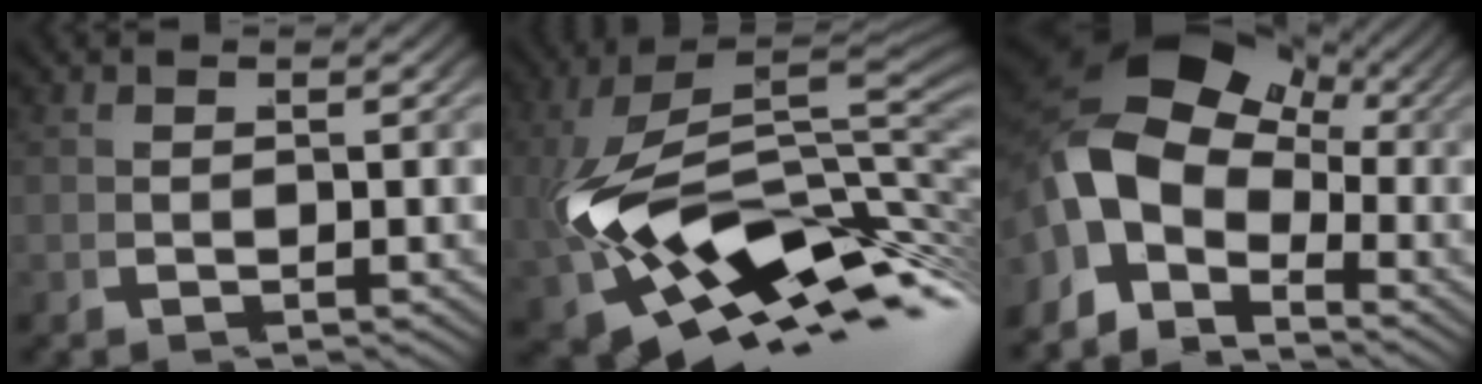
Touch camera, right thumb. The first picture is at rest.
{"total": 19.3, "force": [-4.4, 10.6, 15.4], "torque": [-0.280, -0.066, -0.031]}
{"total": 12.9, "force": [1.0, 8.9, 9.3], "torque": [-0.168, -0.007, 0.006]}